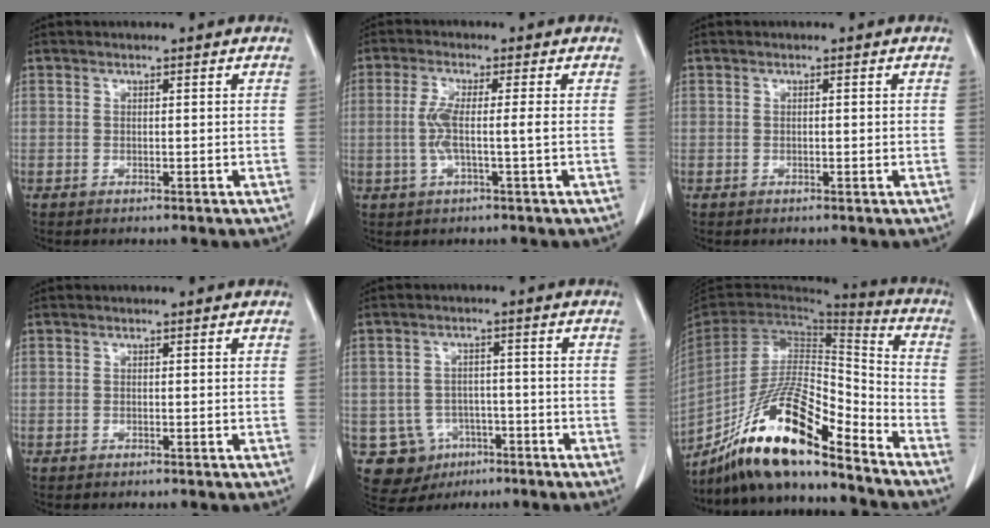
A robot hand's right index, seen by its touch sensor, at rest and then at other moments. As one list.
[{"total": 4.4, "force": [-0.4, -0.1, 4.3], "torque": [-0.093, 0.004, -0.007]}, {"total": 0.5, "force": [0.0, 0.1, 0.5], "torque": [-0.011, 0.000, 0.002]}, {"total": 0.0}, {"total": 8.4, "force": [-3.3, 7.6, 1.3], "torque": [-0.033, 0.010, -0.038]}, {"total": 19.0, "force": [-14.4, 2.6, 12.2], "torque": [-0.244, -0.004, -0.263]}]